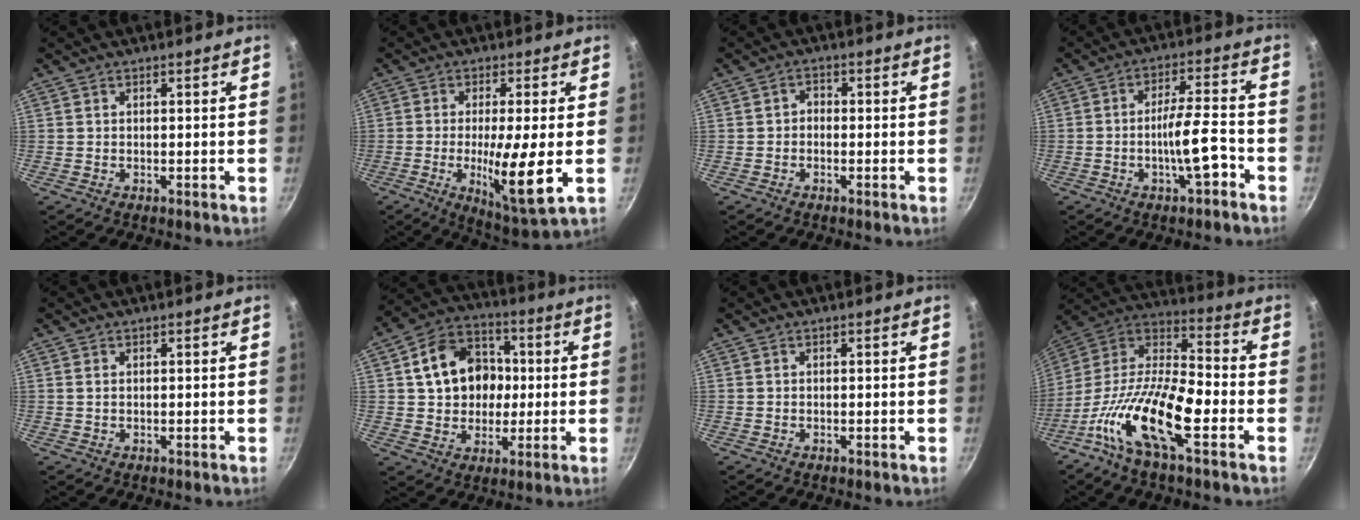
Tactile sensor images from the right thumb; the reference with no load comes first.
{"total": 12.2, "force": [-1.9, 1.6, 11.9], "torque": [-0.206, -0.019, -0.029]}
{"total": 1.9, "force": [-0.5, 1.5, 1.0], "torque": [-0.008, 0.011, -0.013]}
{"total": 8.4, "force": [-3.7, 1.9, 7.3], "torque": [-0.117, 0.032, -0.060]}
{"total": 0.7, "force": [0.3, 0.4, 0.4], "torque": [-0.009, 0.001, 0.006]}
{"total": 14.9, "force": [1.8, 12.2, 8.4], "torque": [-0.107, 0.027, 0.027]}
{"total": 0.0}
{"total": 20.3, "force": [-8.1, 7.4, 17.1], "torque": [-0.307, 0.049, -0.175]}